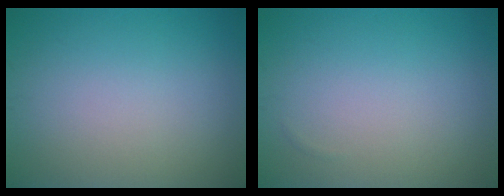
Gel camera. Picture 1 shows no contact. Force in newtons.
{"total": 0.0}